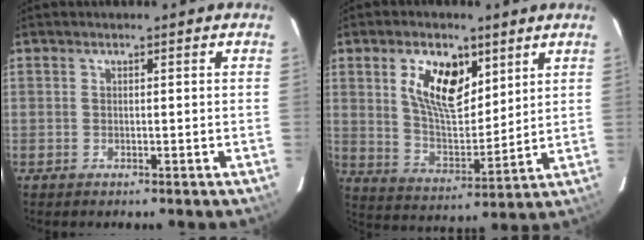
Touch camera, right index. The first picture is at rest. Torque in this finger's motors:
{"motor_torque": [0.62, 0.42, 0.36, 0.16]}